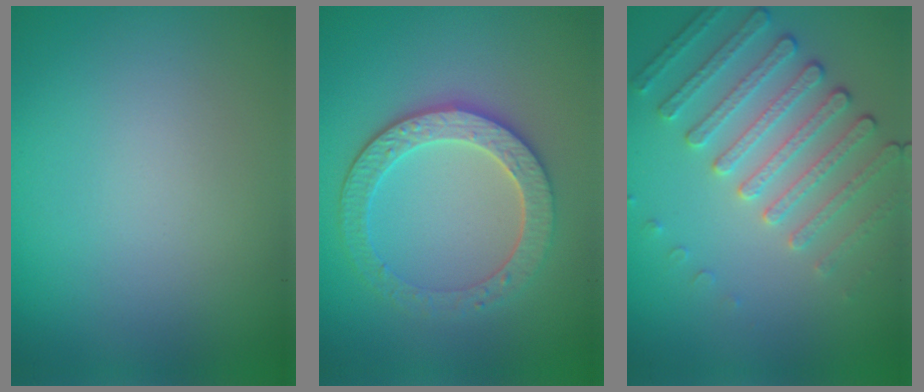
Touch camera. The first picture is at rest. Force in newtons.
{"total": 4.2, "press": 3.8, "slide": 1.8}
{"total": 4.2, "press": 3.8, "slide": 1.8}